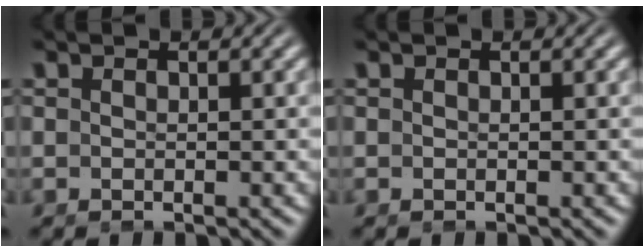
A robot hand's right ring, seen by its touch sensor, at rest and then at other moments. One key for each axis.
{"total": 0.0}